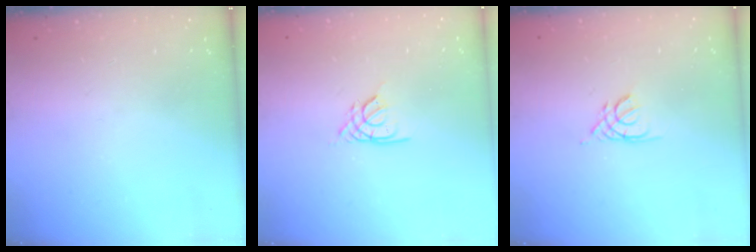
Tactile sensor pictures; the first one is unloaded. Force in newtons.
{"total": 2.2, "press": 2.1, "slide": 0.5}
{"total": 2.1, "press": 2.0, "slide": 0.4}